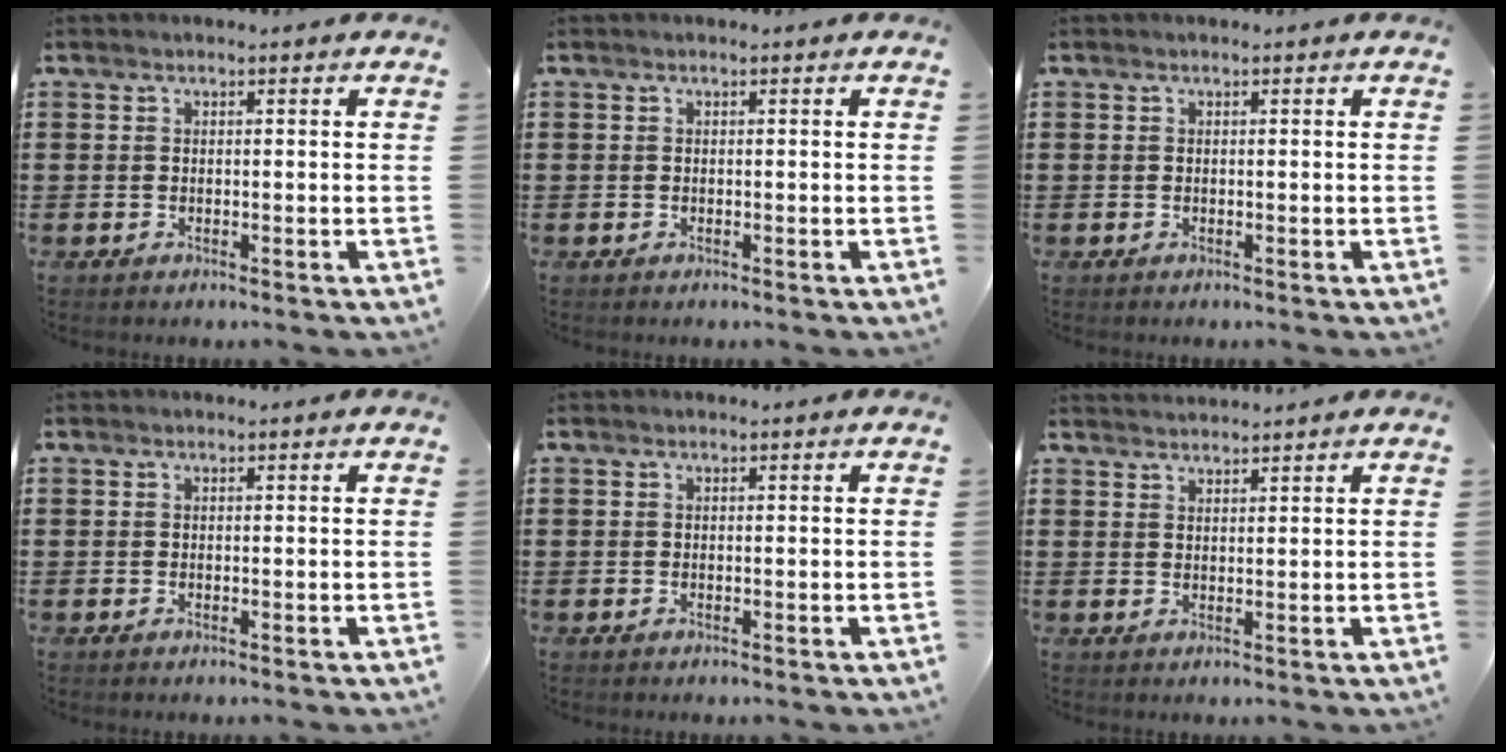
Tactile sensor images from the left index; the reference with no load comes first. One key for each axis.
{"total": 0.0}
{"total": 0.0}
{"total": 0.0}
{"total": 0.0}
{"total": 1.8, "fx": 1.7, "fy": -0.3, "fz": -0.1, "tx": 0.000, "ty": -0.001, "tz": 0.035}